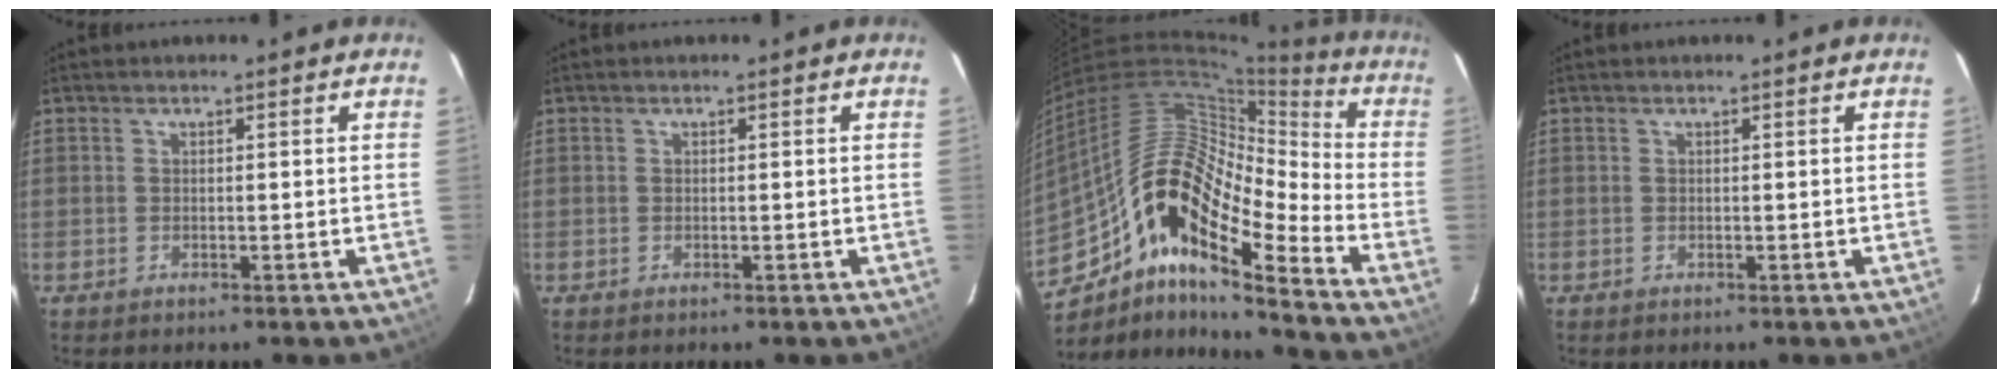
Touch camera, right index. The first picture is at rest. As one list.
[{"total": 0.0}, {"total": 19.3, "force": [-10.0, 5.6, 15.5], "torque": [-0.255, -0.011, -0.203]}, {"total": 0.0}]